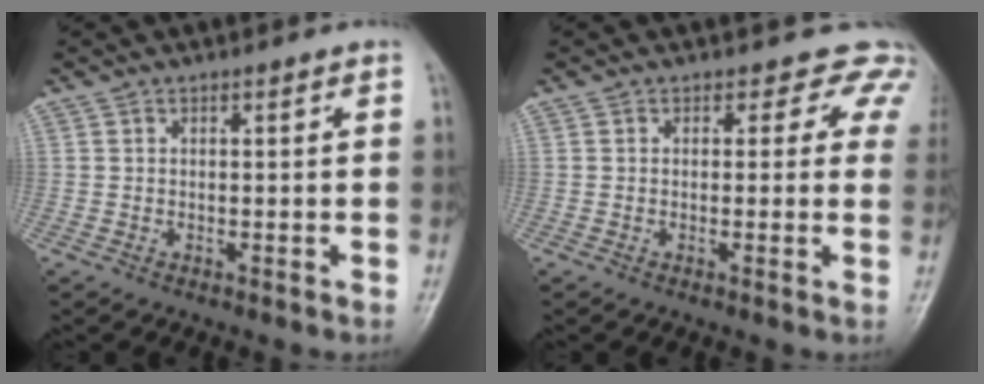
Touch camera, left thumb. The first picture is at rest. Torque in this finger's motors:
{"motor_torque": [0.04, 0.03, -0.13, -0.20, 0.05]}